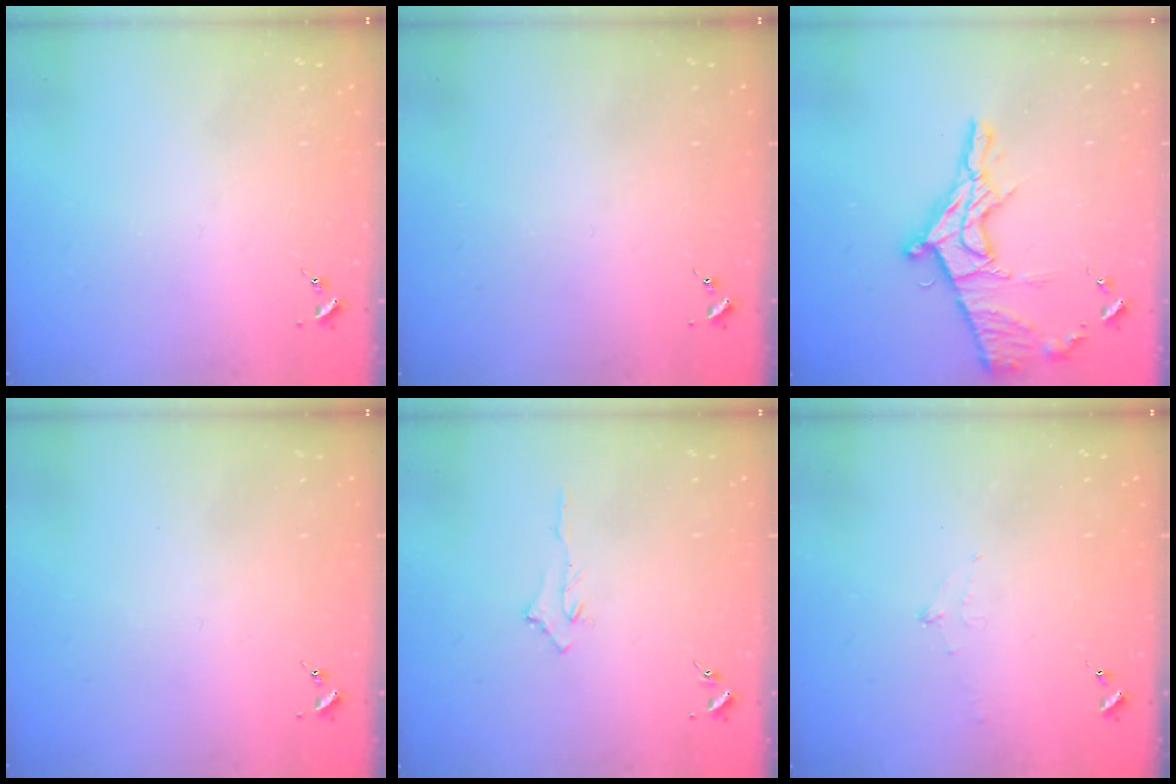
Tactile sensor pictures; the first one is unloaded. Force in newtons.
{"total": 0.0}
{"total": 16.9, "press": 16.8, "slide": 1.4}
{"total": 0.0}
{"total": 2.9, "press": 2.9, "slide": 0.4}
{"total": 6.7, "press": 6.7, "slide": 0.7}